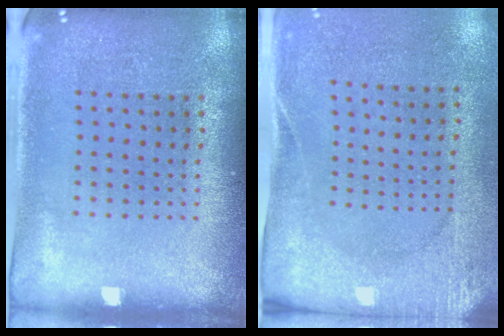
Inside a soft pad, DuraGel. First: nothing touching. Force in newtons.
{"total": 2.7, "press": 2.1, "slide": 1.7}